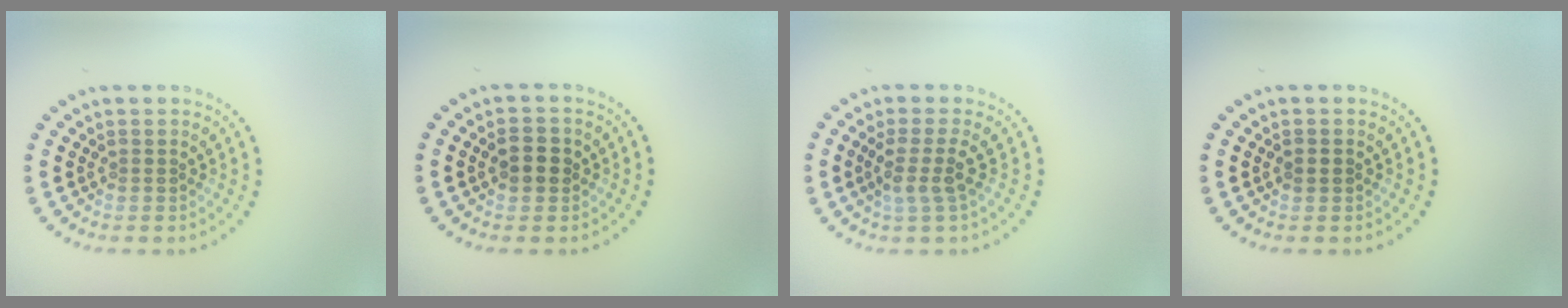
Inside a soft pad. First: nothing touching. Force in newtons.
{"total": 2.5, "press": 2.5, "slide": 0.2}
{"total": 2.3, "press": 1.9, "slide": 1.4}
{"total": 1.2, "press": 1.2, "slide": 0.1}